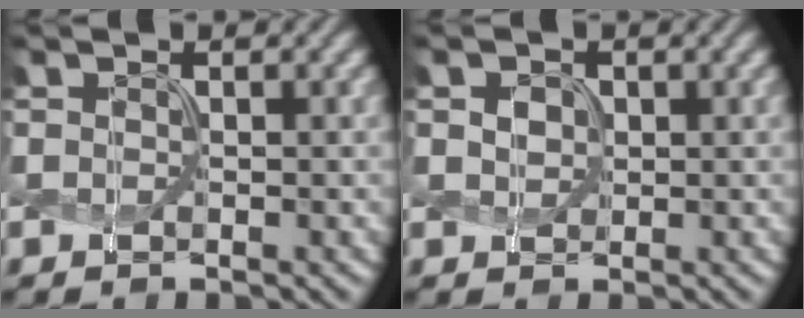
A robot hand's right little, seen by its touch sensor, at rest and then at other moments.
{"total": 1.1, "force": [0.0, 1.1, 0.4], "torque": [-0.018, 0.004, 0.008]}